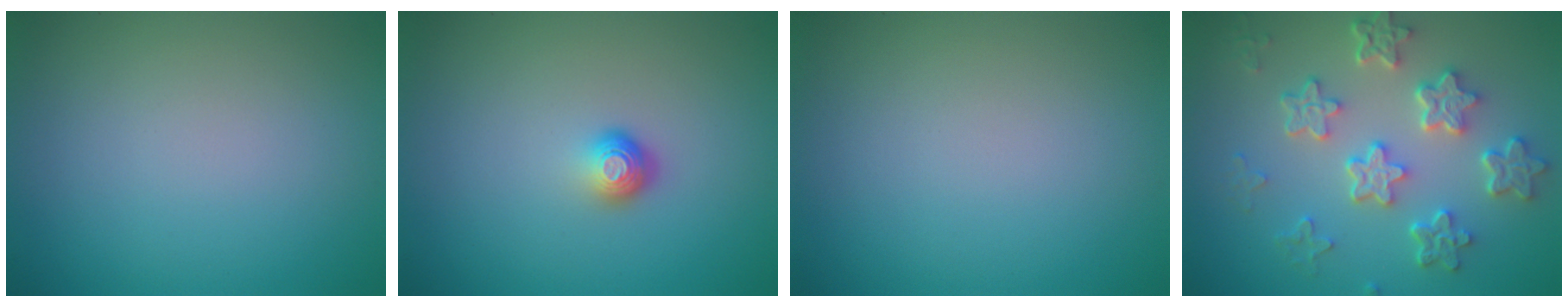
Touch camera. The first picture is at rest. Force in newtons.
{"total": 1.8, "press": 1.1, "slide": 1.4}
{"total": 0.0}
{"total": 5.9, "press": 4.6, "slide": 3.7}